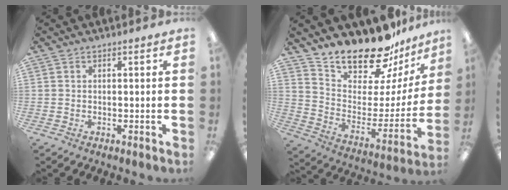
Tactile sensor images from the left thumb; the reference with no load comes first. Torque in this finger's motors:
{"motor_torque": [0.32, 0.16, 1.09, -1.68, 0.05]}